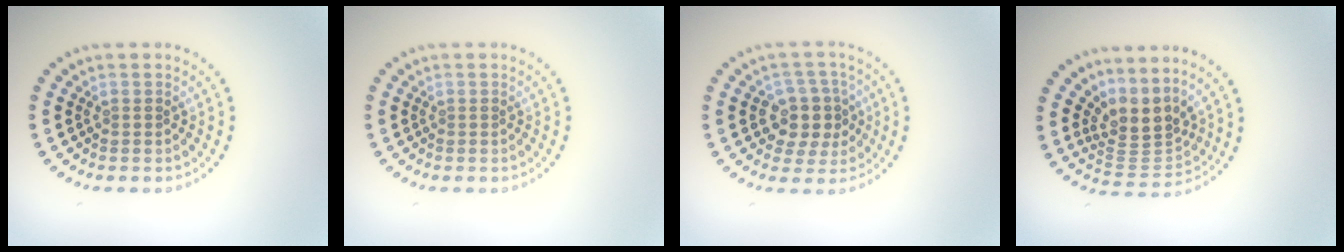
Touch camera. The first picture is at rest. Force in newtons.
{"total": 0.0}
{"total": 4.2, "press": 3.9, "slide": 1.6}
{"total": 3.6, "press": 2.6, "slide": 2.5}